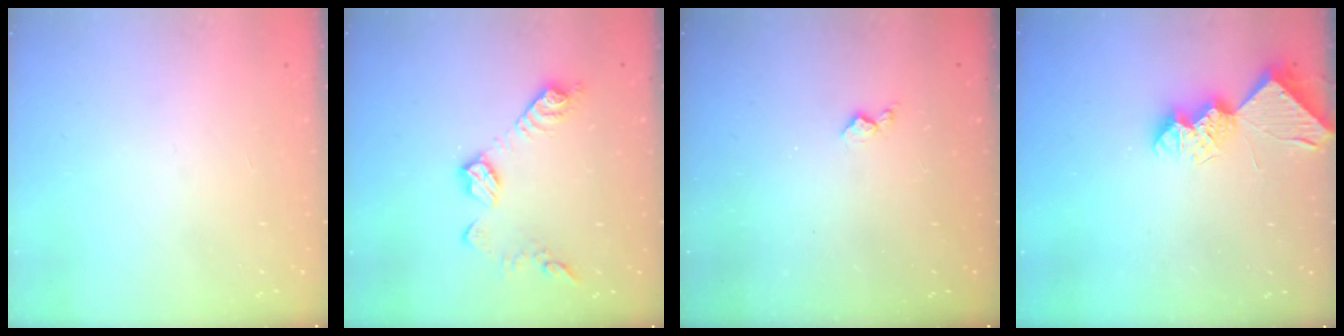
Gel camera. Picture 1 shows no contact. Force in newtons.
{"total": 12.5, "press": 12.5, "slide": 0.7}
{"total": 4.6, "press": 4.5, "slide": 0.7}
{"total": 9.1, "press": 9.1, "slide": 0.2}